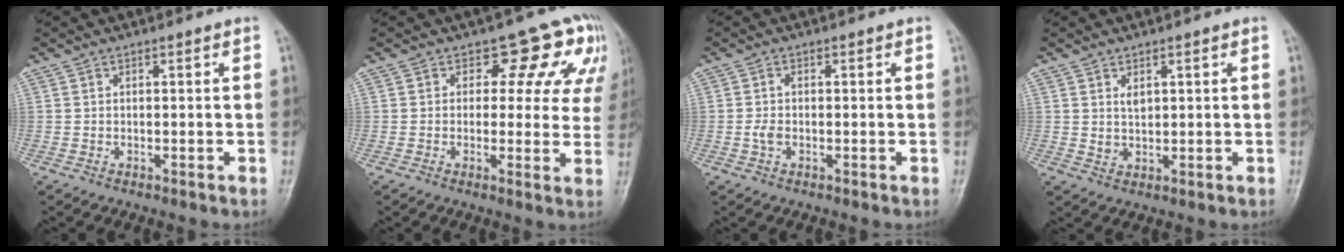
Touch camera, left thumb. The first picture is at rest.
{"total": 9.0, "force": [5.0, 6.0, 4.6], "torque": [-0.007, -0.019, 0.040]}
{"total": 2.1, "force": [-0.4, 1.3, 1.6], "torque": [-0.036, 0.004, -0.011]}
{"total": 2.3, "force": [1.0, 1.4, 1.4], "torque": [-0.017, -0.010, 0.023]}